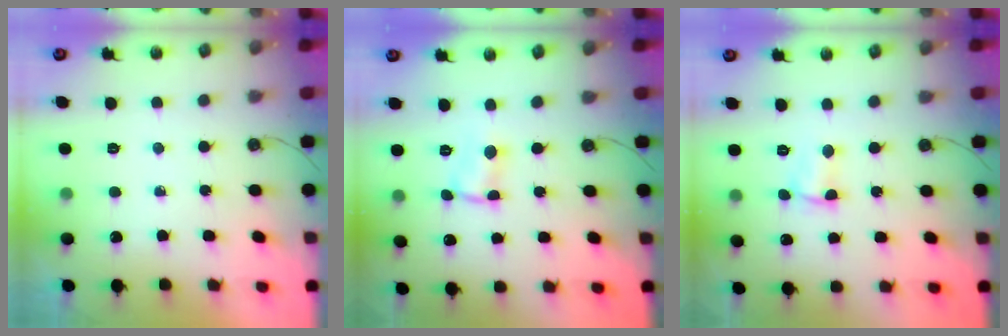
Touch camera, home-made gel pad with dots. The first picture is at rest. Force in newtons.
{"total": 1.5, "press": 1.5, "slide": 0.2}
{"total": 1.6, "press": 1.5, "slide": 0.5}